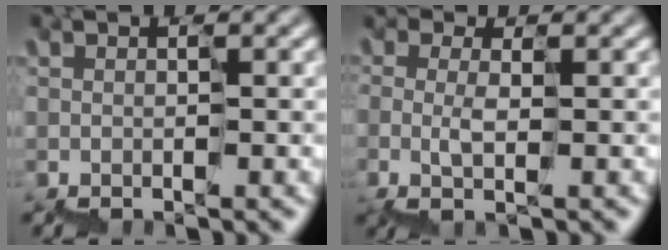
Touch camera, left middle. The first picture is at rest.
{"total": 0.9, "force": [0.2, 0.4, 0.8], "torque": [-0.021, 0.003, 0.008]}